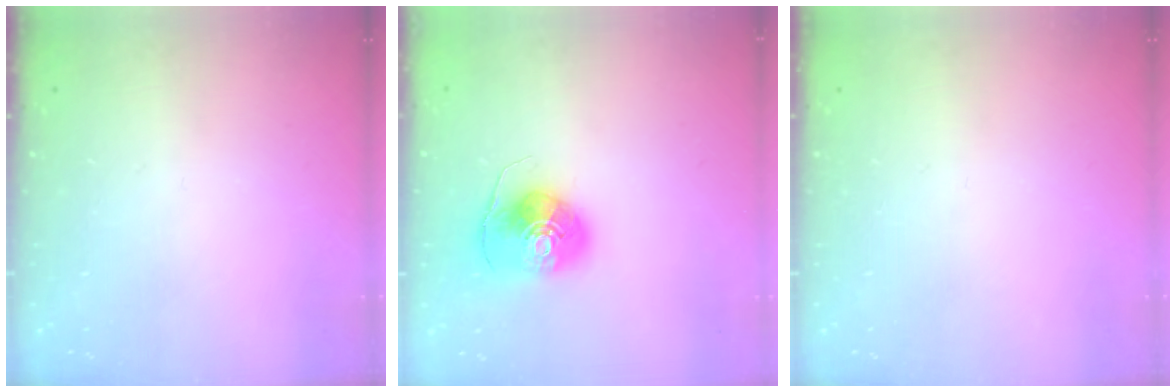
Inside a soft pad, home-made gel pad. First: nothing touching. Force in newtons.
{"total": 9.8, "press": 9.7, "slide": 1.2}
{"total": 0.0}